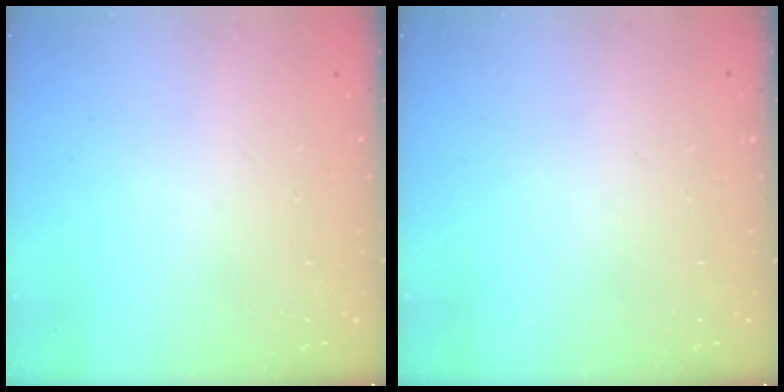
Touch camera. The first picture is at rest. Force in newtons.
{"total": 0.0}